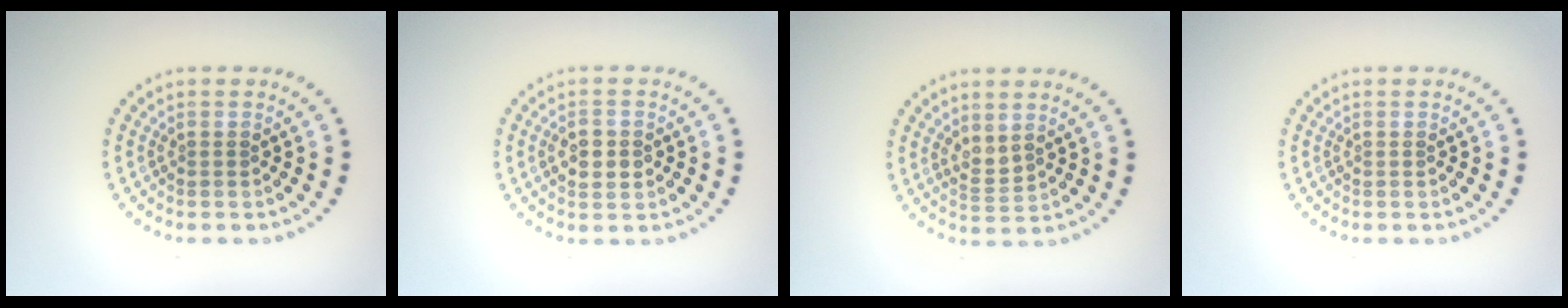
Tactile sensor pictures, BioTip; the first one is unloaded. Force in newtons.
{"total": 2.8, "press": 2.8, "slide": 0.0}
{"total": 1.4, "press": 1.2, "slide": 0.8}
{"total": 0.0}